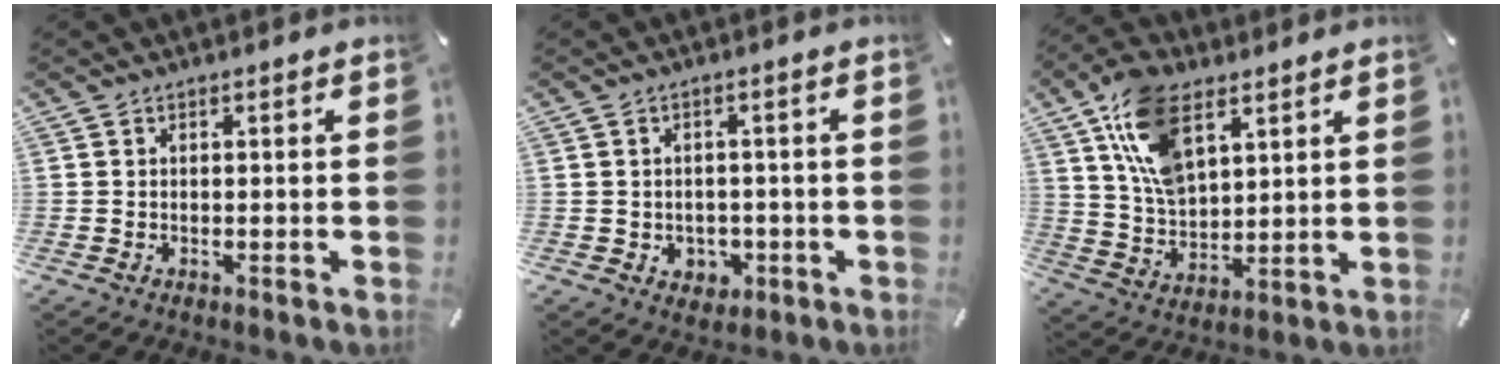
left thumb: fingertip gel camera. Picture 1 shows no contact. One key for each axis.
{"total": 3.6, "fx": -0.4, "fy": 3.5, "fz": 0.9, "tx": -0.005, "ty": 0.001, "tz": -0.011}
{"total": 13.9, "fx": 7.0, "fy": 8.1, "fz": 8.8, "tx": -0.205, "ty": -0.017, "tz": 0.129}